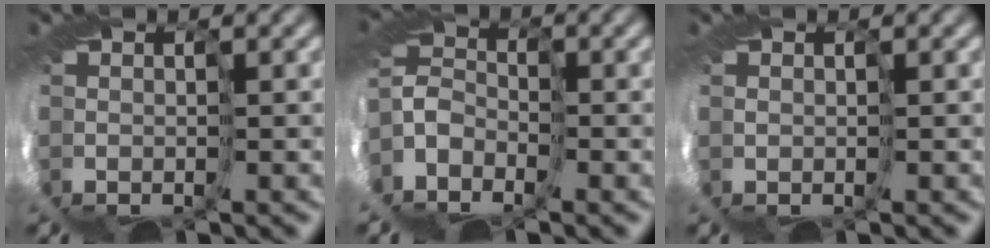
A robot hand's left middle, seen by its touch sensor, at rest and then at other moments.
{"total": 1.5, "force": [0.2, 1.3, 0.8], "torque": [-0.026, 0.017, -0.009]}
{"total": 0.8, "force": [0.3, 0.6, 0.3], "torque": [-0.006, -0.002, -0.003]}